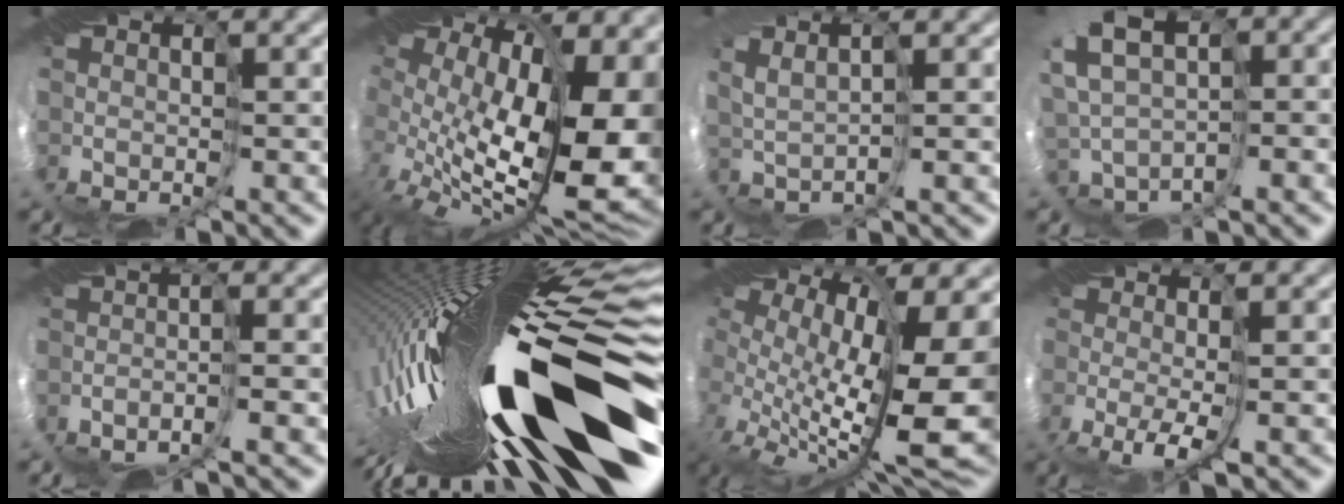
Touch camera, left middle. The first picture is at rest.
{"total": 14.4, "force": [0.9, 7.9, 12.1], "torque": [-0.180, -0.028, 0.037]}
{"total": 2.4, "force": [2.2, -0.8, -0.1], "torque": [0.008, 0.025, 0.026]}
{"total": 5.7, "force": [3.1, 2.8, 3.9], "torque": [-0.079, 0.049, 0.064]}
{"total": 1.8, "force": [-1.5, -0.2, 1.0], "torque": [-0.018, 0.003, -0.031]}
{"total": 17.5, "force": [-4.7, 3.5, 16.5], "torque": [-0.270, -0.034, -0.080]}
{"total": 14.2, "force": [0.0, 6.1, 12.8], "torque": [-0.193, -0.034, 0.020]}
{"total": 2.1, "force": [-1.2, 0.7, 1.6], "torque": [-0.052, -0.002, -0.033]}